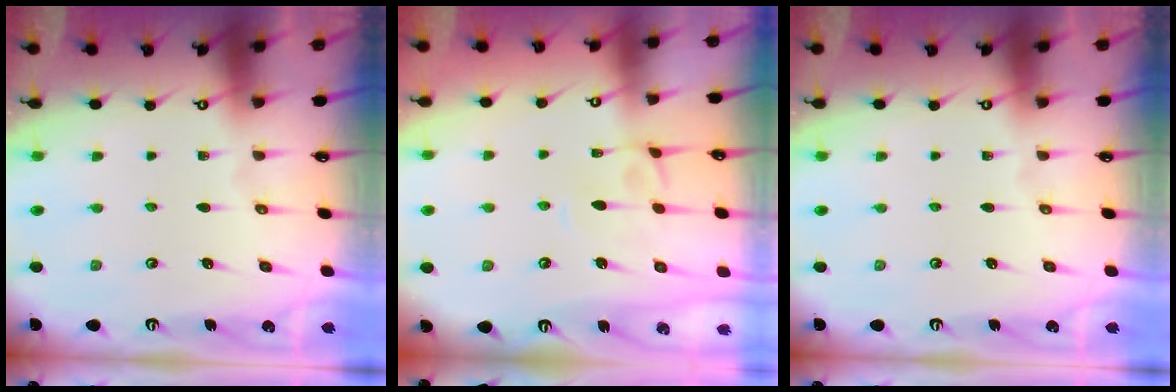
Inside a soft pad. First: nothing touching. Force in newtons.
{"total": 2.1, "press": 2.1, "slide": 0.3}
{"total": 0.0}